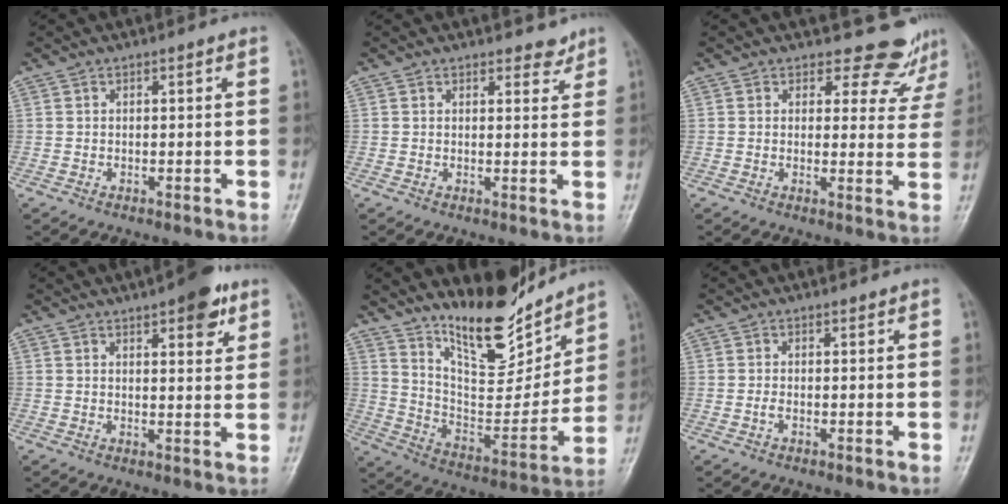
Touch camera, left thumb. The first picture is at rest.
{"total": 2.5, "force": [2.2, 1.2, 0.5], "torque": [0.014, -0.015, 0.025]}
{"total": 8.5, "force": [7.8, 3.5, -0.2], "torque": [0.049, -0.057, 0.071]}
{"total": 7.2, "force": [4.2, 2.5, 5.3], "torque": [-0.052, -0.017, 0.051]}
{"total": 17.4, "force": [14.4, 5.1, 8.3], "torque": [-0.089, -0.108, 0.253]}
{"total": 0.5, "force": [0.0, 0.3, 0.5], "torque": [-0.011, -0.001, -0.002]}